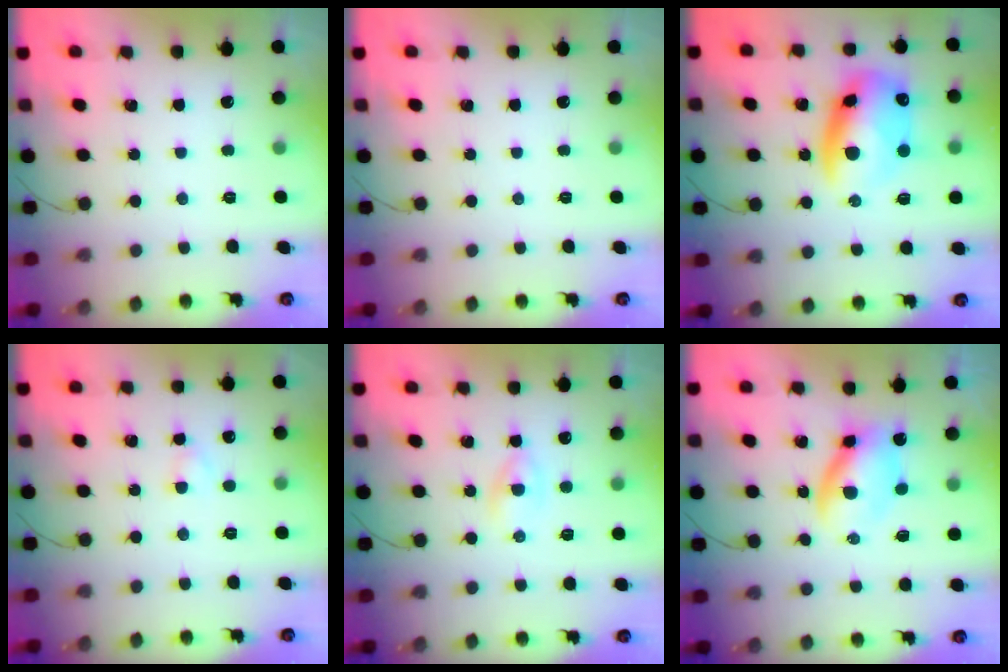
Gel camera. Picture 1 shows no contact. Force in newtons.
{"total": 0.0}
{"total": 13.7, "press": 13.4, "slide": 2.9}
{"total": 2.2, "press": 2.0, "slide": 0.9}
{"total": 2.4, "press": 2.2, "slide": 0.9}
{"total": 6.3, "press": 6.2, "slide": 0.7}